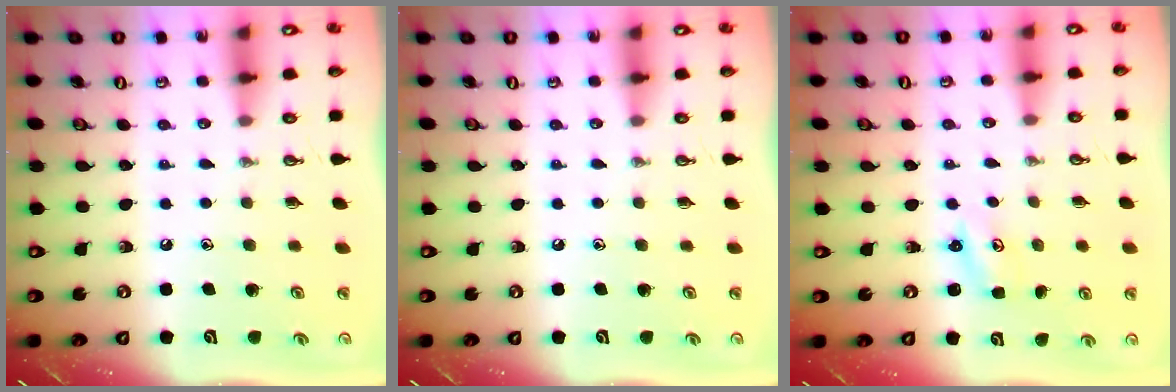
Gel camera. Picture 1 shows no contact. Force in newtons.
{"total": 0.0}
{"total": 1.9, "press": 1.9, "slide": 0.3}